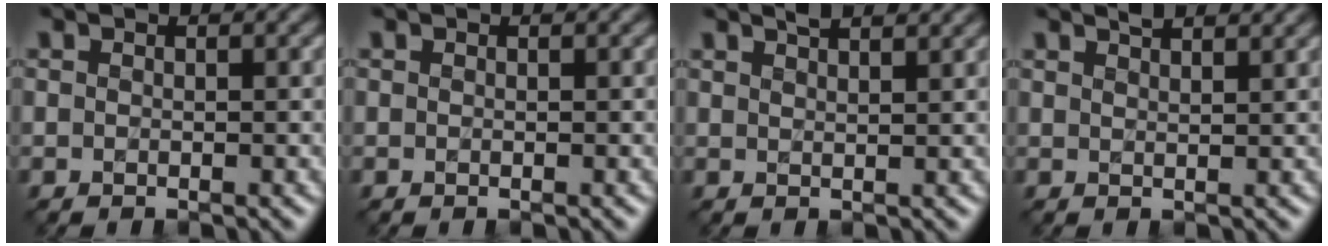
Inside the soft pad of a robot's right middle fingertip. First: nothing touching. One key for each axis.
{"total": 0.0}
{"total": 3.0, "fx": 2.4, "fy": 0.9, "fz": 1.6, "tx": 0.002, "ty": 0.014, "tz": 0.013}
{"total": 2.6, "fx": 2.2, "fy": 0.7, "fz": 1.2, "tx": 0.001, "ty": 0.009, "tz": 0.015}